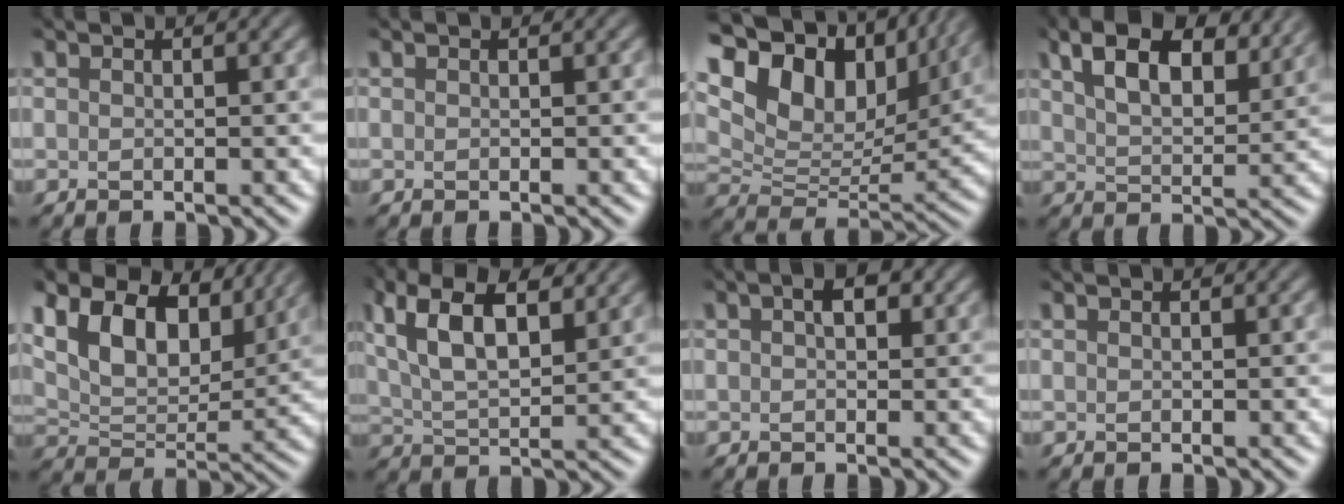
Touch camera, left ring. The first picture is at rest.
{"total": 0.0}
{"total": 14.1, "force": [7.7, 7.8, 8.9], "torque": [-0.168, 0.026, 0.135]}
{"total": 6.8, "force": [4.2, 3.1, 4.4], "torque": [-0.078, 0.007, 0.070]}
{"total": 9.5, "force": [5.2, 5.4, 5.8], "torque": [-0.111, 0.006, 0.083]}
{"total": 7.8, "force": [3.9, 3.4, 5.8], "torque": [-0.114, 0.012, 0.070]}
{"total": 1.8, "force": [0.5, 0.9, 1.4], "torque": [-0.021, 0.006, 0.005]}
{"total": 0.0}